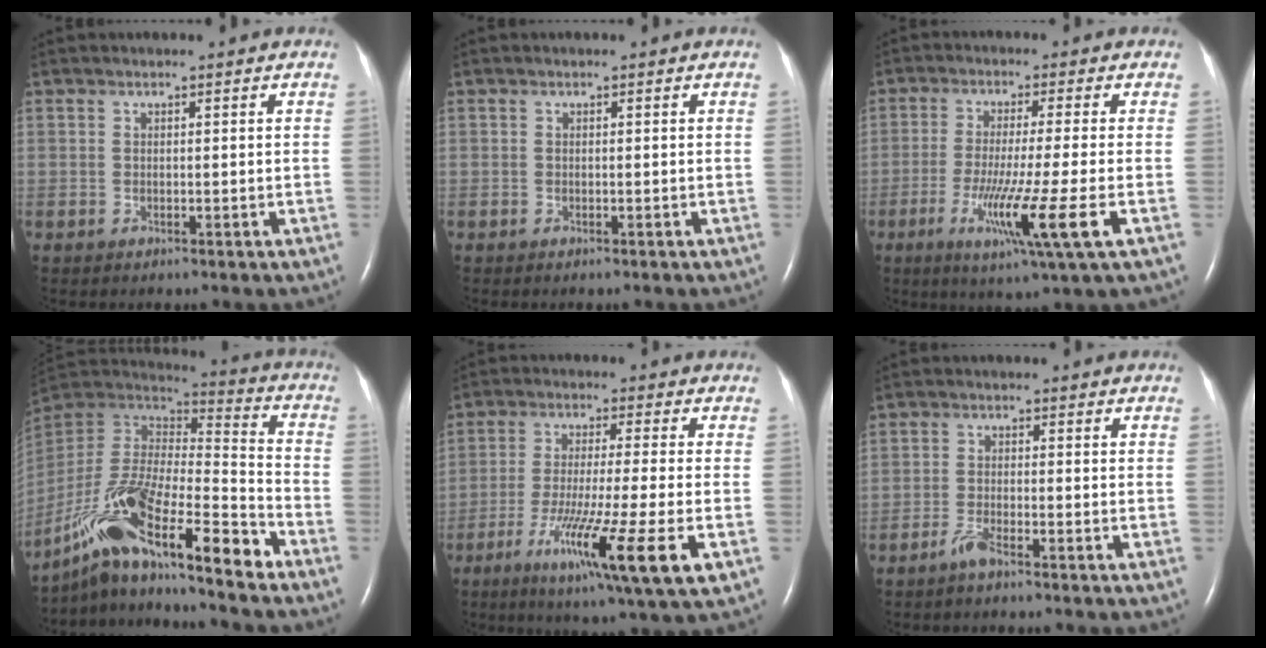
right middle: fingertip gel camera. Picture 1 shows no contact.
{"total": 0.0}
{"total": 10.6, "force": [-3.7, -1.5, 9.8], "torque": [-0.182, -0.040, -0.065]}
{"total": 21.8, "force": [-13.8, 4.1, 16.3], "torque": [-0.290, -0.022, -0.241]}
{"total": 14.5, "force": [-5.8, -0.5, 13.2], "torque": [-0.221, -0.043, -0.096]}
{"total": 2.5, "force": [-2.0, 0.1, 1.5], "torque": [-0.042, -0.004, -0.042]}